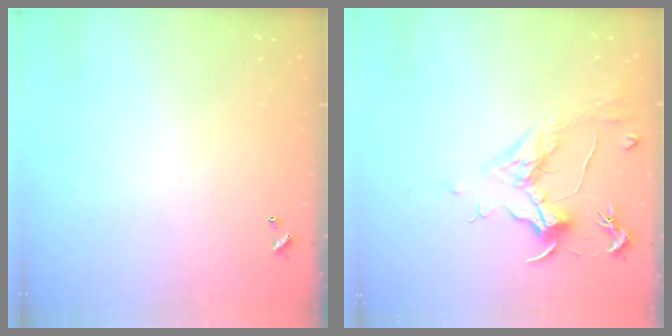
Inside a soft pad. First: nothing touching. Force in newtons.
{"total": 1.6, "press": 1.4, "slide": 0.8}